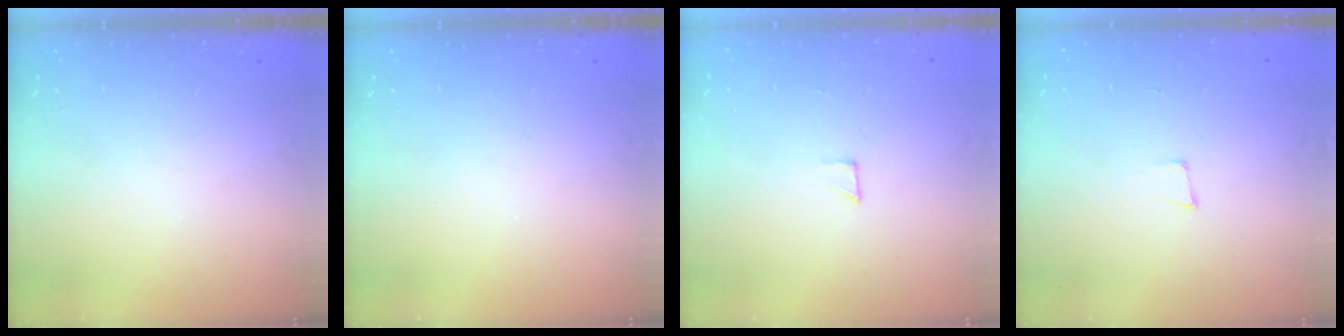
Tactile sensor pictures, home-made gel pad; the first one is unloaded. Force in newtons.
{"total": 0.0}
{"total": 2.6, "press": 2.6, "slide": 0.1}
{"total": 5.0, "press": 4.2, "slide": 2.7}